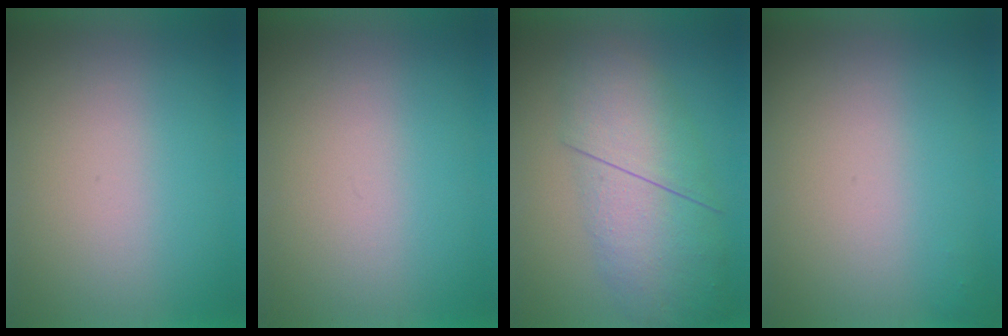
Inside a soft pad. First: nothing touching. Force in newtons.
{"total": 0.0}
{"total": 4.6}
{"total": 1.1}